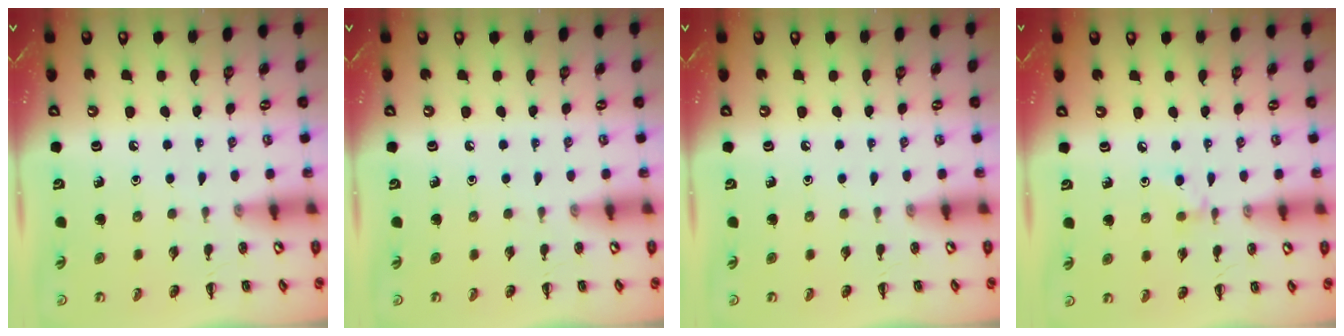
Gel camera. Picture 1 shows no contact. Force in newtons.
{"total": 0.0}
{"total": 0.0}
{"total": 4.5, "press": 4.2, "slide": 1.6}